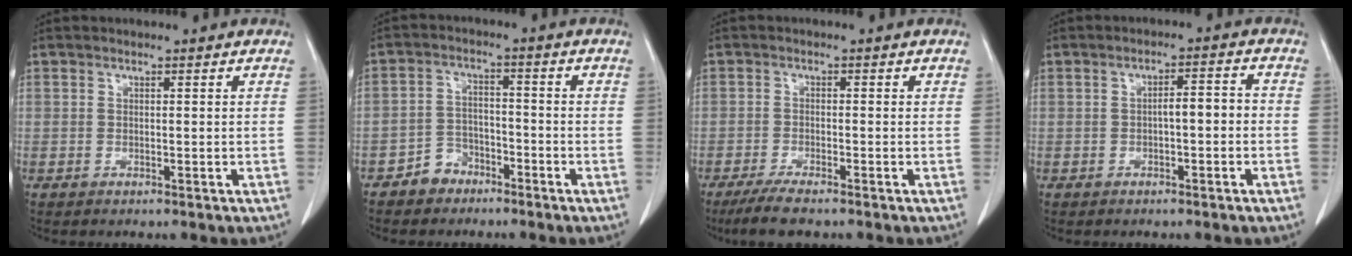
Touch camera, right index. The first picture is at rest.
{"total": 4.6, "force": [-3.3, 3.2, 0.3], "torque": [0.000, 0.013, -0.059]}
{"total": 4.1, "force": [-3.2, 0.9, 2.4], "torque": [-0.052, -0.007, -0.059]}
{"total": 3.2, "force": [-0.7, 0.9, 3.0], "torque": [-0.046, 0.015, -0.009]}